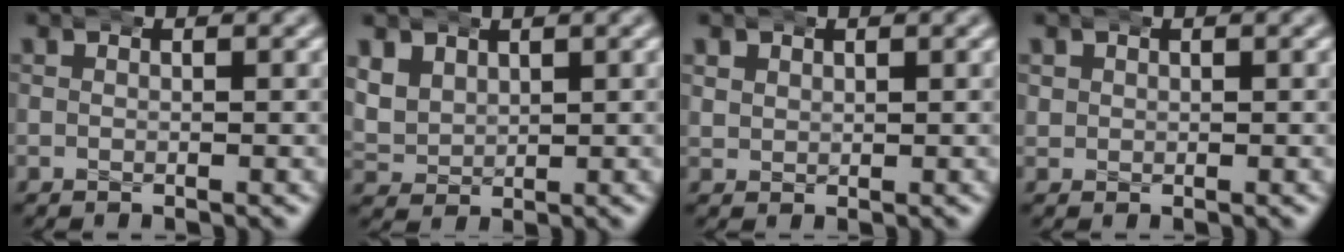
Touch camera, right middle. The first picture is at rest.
{"total": 5.1, "force": [1.1, 4.6, 1.9], "torque": [-0.071, -0.010, 0.022]}
{"total": 1.7, "force": [0.9, 1.4, 0.4], "torque": [-0.014, -0.002, 0.019]}
{"total": 1.2, "force": [0.5, 1.1, 0.2], "torque": [-0.010, 0.001, 0.011]}